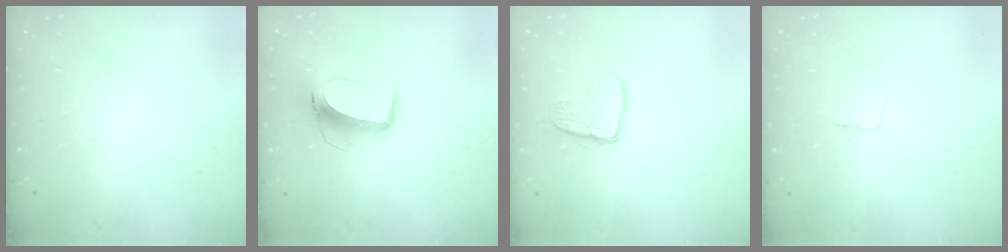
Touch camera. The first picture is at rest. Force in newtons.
{"total": 11.7, "press": 11.6, "slide": 1.5}
{"total": 11.6, "press": 11.6, "slide": 1.0}
{"total": 2.9, "press": 2.9, "slide": 0.2}